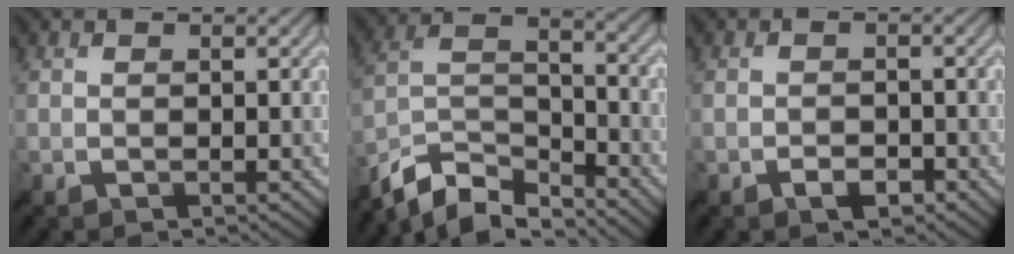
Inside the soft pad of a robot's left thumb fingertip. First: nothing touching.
{"total": 9.9, "force": [-8.6, 2.7, 4.2], "torque": [-0.088, 0.001, -0.174]}
{"total": 2.0, "force": [-1.2, 1.0, 1.2], "torque": [-0.019, 0.001, -0.023]}